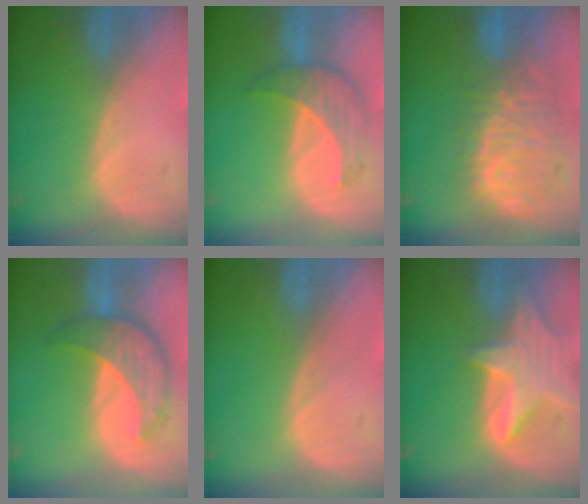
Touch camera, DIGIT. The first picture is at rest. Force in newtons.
{"total": 5.8, "press": 5.8, "slide": 0.6}
{"total": 11.1, "press": 9.6, "slide": 5.6}
{"total": 8.0, "press": 7.6, "slide": 2.4}
{"total": 0.0}
{"total": 8.1, "press": 7.4, "slide": 3.3}